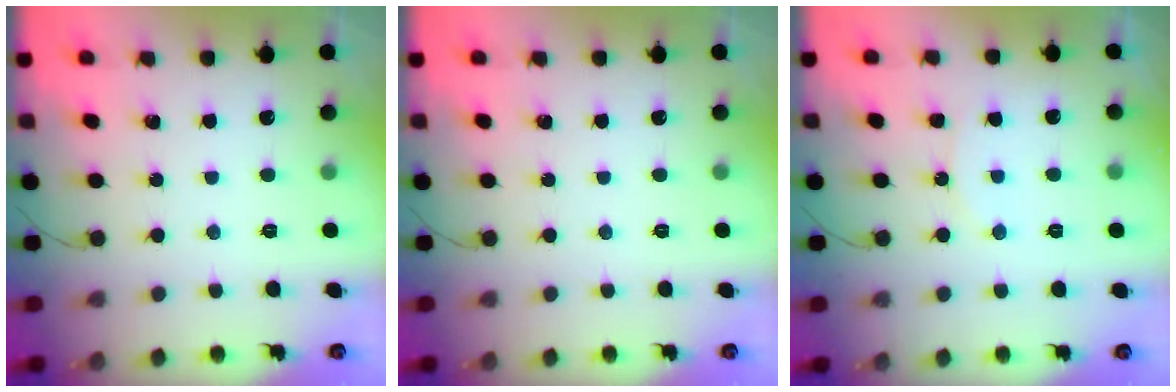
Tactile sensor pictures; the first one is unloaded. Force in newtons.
{"total": 0.0}
{"total": 6.4, "press": 5.9, "slide": 2.3}